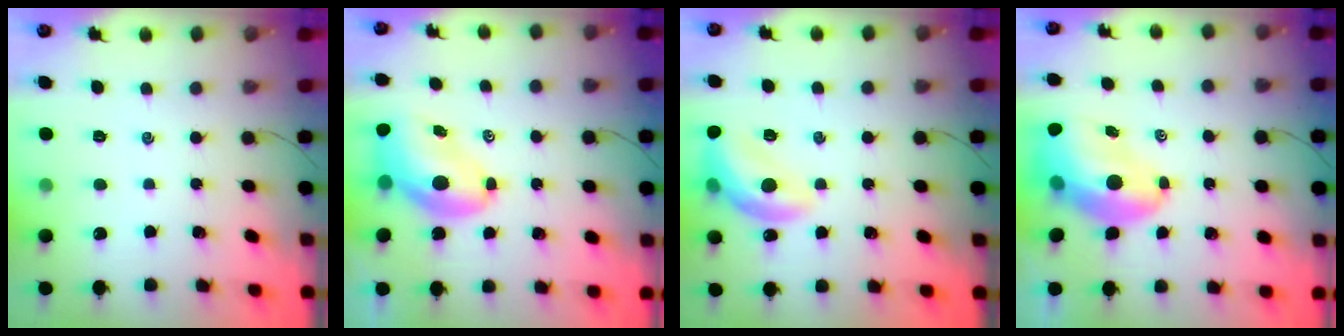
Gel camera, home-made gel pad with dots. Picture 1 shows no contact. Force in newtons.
{"total": 9.3, "press": 9.1, "slide": 1.9}
{"total": 13.5, "press": 13.4, "slide": 1.8}
{"total": 9.8, "press": 9.5, "slide": 2.6}